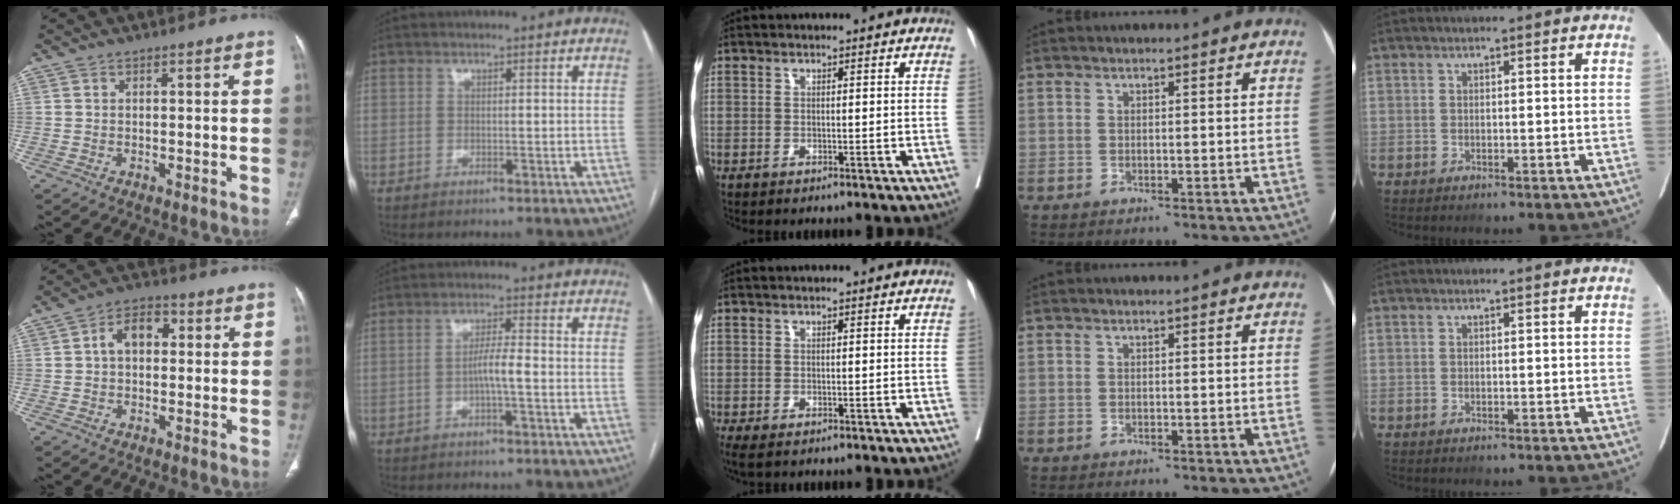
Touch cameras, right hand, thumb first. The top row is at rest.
{"thumb": {"total": 6.0, "force": [0.8, 4.1, 4.3], "torque": [-0.060, 0.020, 0.004]}, "index": {"total": 3.4, "force": [-1.0, 0.1, 3.3], "torque": [-0.057, 0.005, -0.018]}, "middle": {"total": 2.6, "force": [-1.6, 1.2, 1.6], "torque": [-0.026, -0.010, -0.025]}}